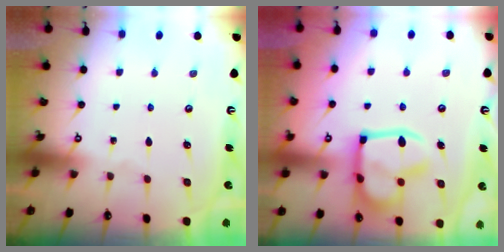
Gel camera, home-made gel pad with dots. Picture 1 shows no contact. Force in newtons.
{"total": 17.4, "press": 17.4, "slide": 1.6}